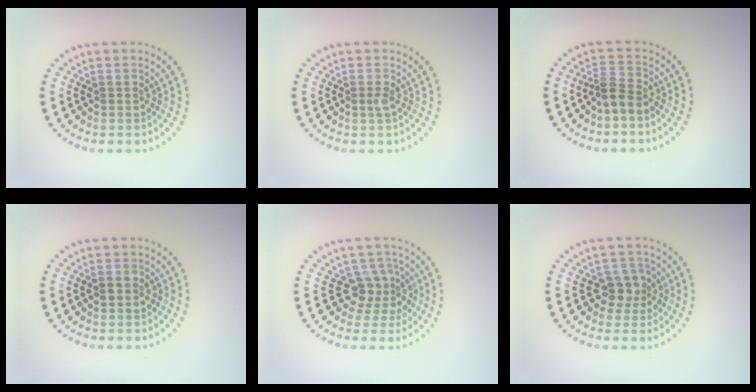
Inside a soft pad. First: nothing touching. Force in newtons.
{"total": 0.8, "press": 0.6, "slide": 0.5}
{"total": 2.3, "press": 1.8, "slide": 1.5}
{"total": 1.4, "press": 1.4, "slide": 0.2}
{"total": 2.7, "press": 2.1, "slide": 1.7}
{"total": 2.5, "press": 2.3, "slide": 0.9}